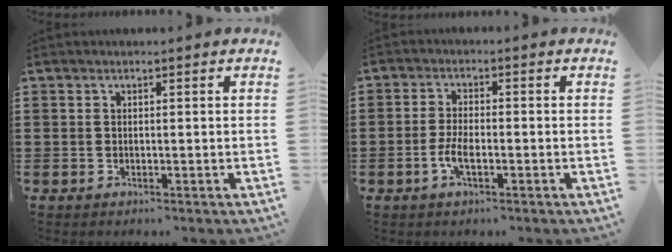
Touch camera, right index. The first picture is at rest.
{"total": 3.4, "force": [-1.3, 1.0, 3.0], "torque": [-0.067, -0.004, -0.027]}